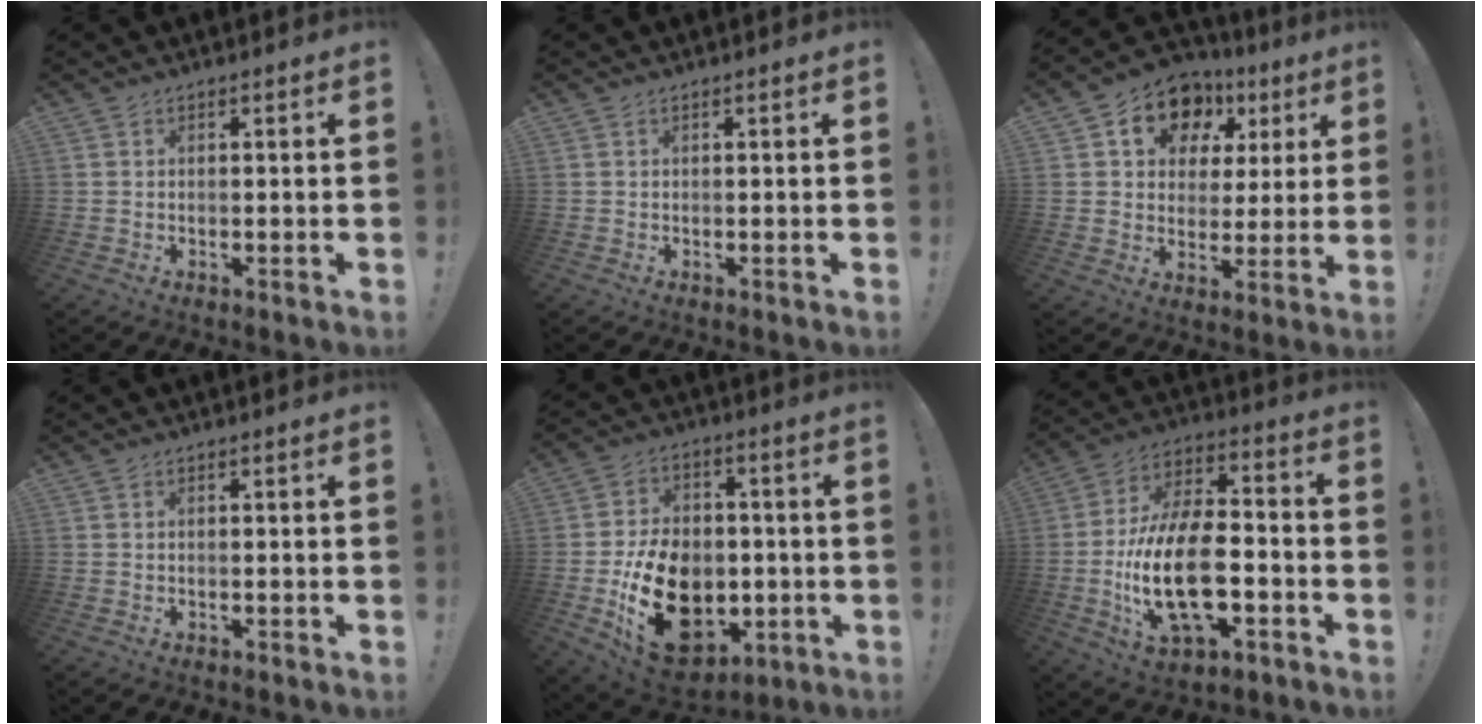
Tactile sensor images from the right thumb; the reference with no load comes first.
{"total": 0.0}
{"total": 12.1, "force": [5.9, 9.2, 5.3], "torque": [-0.084, -0.032, 0.110]}
{"total": 0.0}
{"total": 22.2, "force": [-5.0, 16.1, 14.5], "torque": [-0.232, 0.028, -0.063]}
{"total": 22.5, "force": [-5.5, 11.8, 18.4], "torque": [-0.358, 0.026, -0.088]}